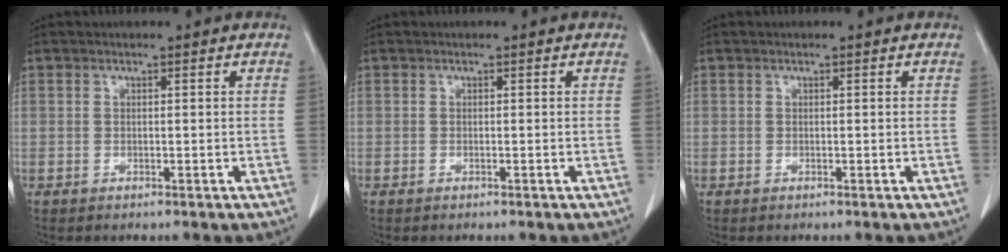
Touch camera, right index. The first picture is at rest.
{"total": 0.0}
{"total": 0.0}